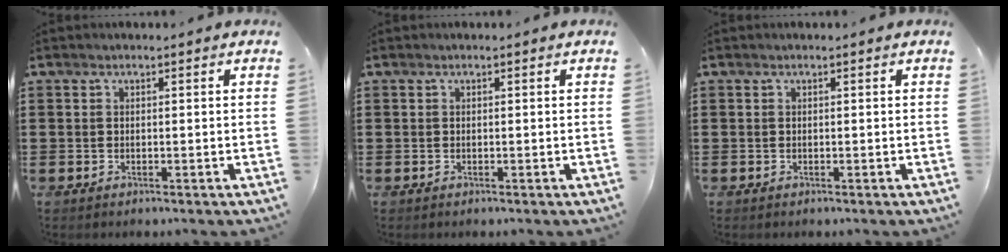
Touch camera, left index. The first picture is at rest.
{"total": 0.0}
{"total": 0.0}